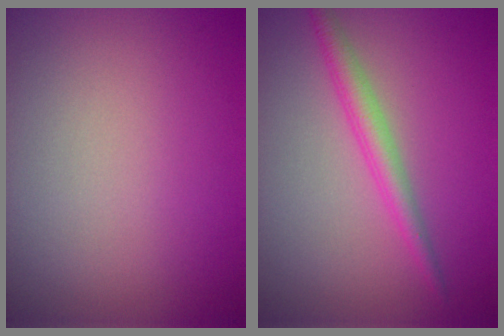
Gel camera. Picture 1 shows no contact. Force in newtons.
{"total": 2.4, "press": 2.4, "slide": 0.1}